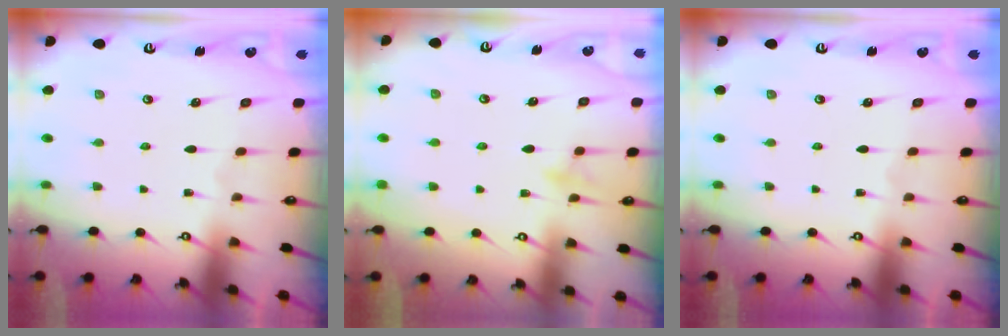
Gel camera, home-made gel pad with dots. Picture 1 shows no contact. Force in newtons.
{"total": 7.9, "press": 7.9, "slide": 0.6}
{"total": 0.0}